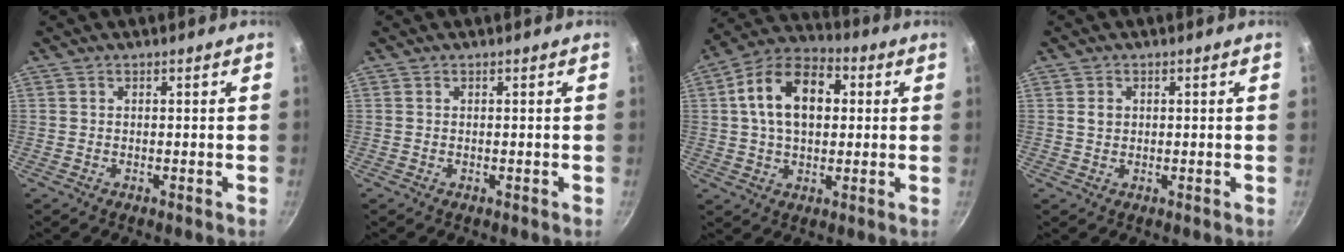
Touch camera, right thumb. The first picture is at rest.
{"total": 0.0}
{"total": 15.3, "force": [2.7, 9.9, 11.3], "torque": [-0.162, 0.023, 0.029]}
{"total": 1.8, "force": [0.3, 1.5, 1.0], "torque": [-0.011, 0.002, 0.005]}